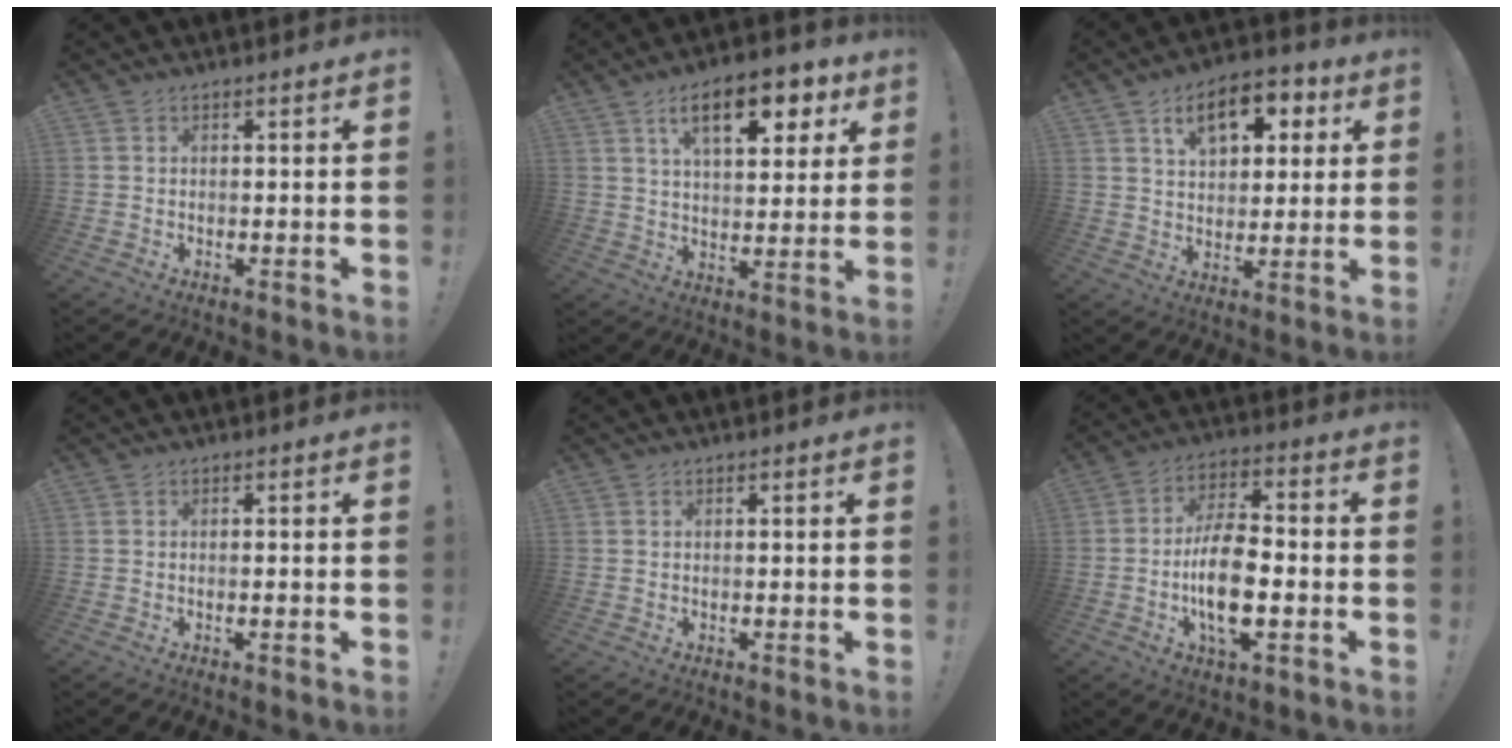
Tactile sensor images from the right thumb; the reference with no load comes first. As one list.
[{"total": 15.1, "force": [7.3, 6.7, 11.4], "torque": [-0.156, -0.027, 0.116]}, {"total": 13.3, "force": [5.7, 8.3, 8.7], "torque": [-0.119, -0.017, 0.097]}, {"total": 0.9, "force": [-0.4, -0.2, 0.7], "torque": [-0.018, 0.001, -0.006]}, {"total": 0.0}, {"total": 13.8, "force": [-3.2, 6.4, 11.8], "torque": [-0.235, 0.007, -0.059]}]